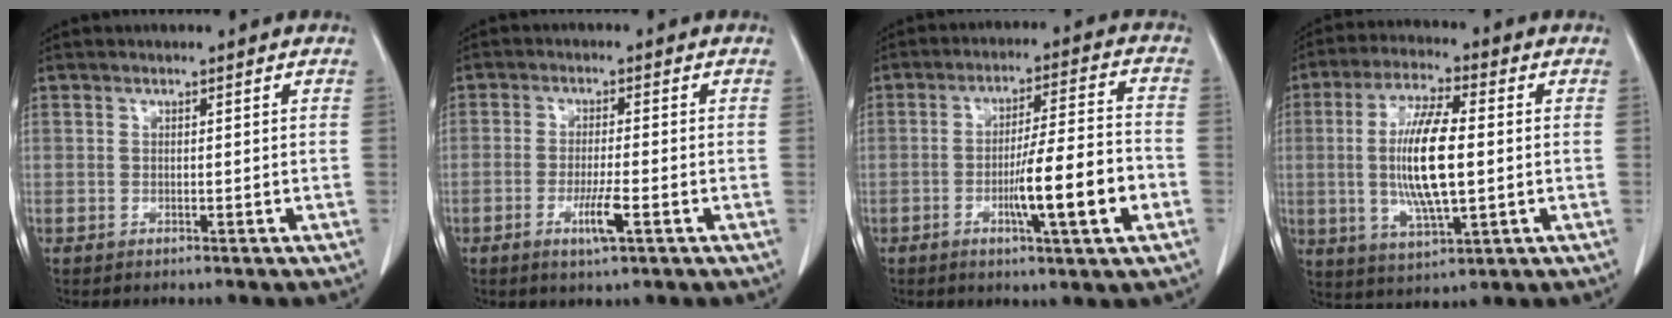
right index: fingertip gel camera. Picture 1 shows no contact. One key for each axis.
{"total": 4.4, "fx": -1.8, "fy": 0.3, "fz": 4.0, "tx": -0.075, "ty": -0.007, "tz": -0.033}
{"total": 11.1, "fx": -3.6, "fy": 0.4, "fz": 10.5, "tx": -0.167, "ty": -0.002, "tz": -0.057}
{"total": 12.3, "fx": -0.1, "fy": 2.7, "fz": 12.0, "tx": -0.240, "ty": -0.003, "tz": -0.001}